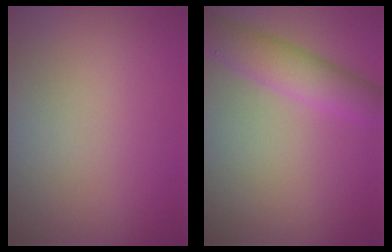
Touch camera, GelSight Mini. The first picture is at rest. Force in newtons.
{"total": 4.9, "press": 4.9, "slide": 0.2}